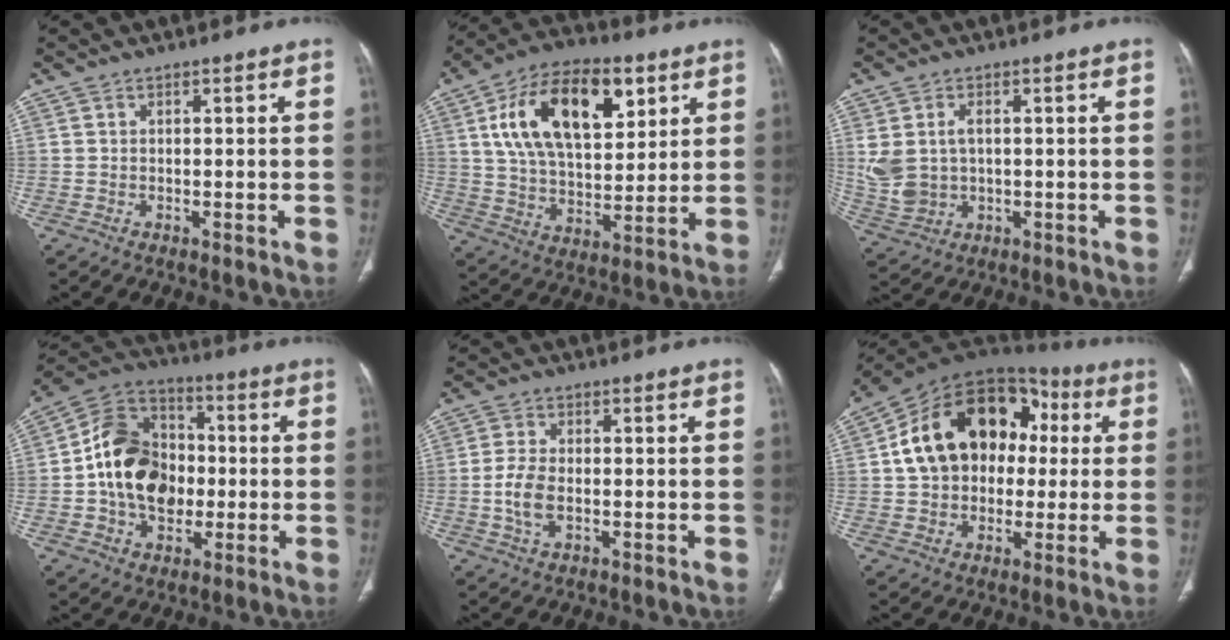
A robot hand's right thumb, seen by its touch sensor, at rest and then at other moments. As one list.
[{"total": 21.5, "force": [8.1, 11.6, 16.1], "torque": [-0.242, -0.016, 0.140]}, {"total": 8.0, "force": [1.0, 5.5, 5.7], "torque": [-0.122, 0.001, 0.033]}, {"total": 17.7, "force": [-1.2, 13.2, 11.8], "torque": [-0.168, 0.030, -0.023]}, {"total": 5.4, "force": [-0.8, 3.0, 4.4], "torque": [-0.095, 0.004, -0.016]}, {"total": 21.5, "force": [2.6, 15.7, 14.4], "torque": [-0.209, 0.041, 0.039]}]